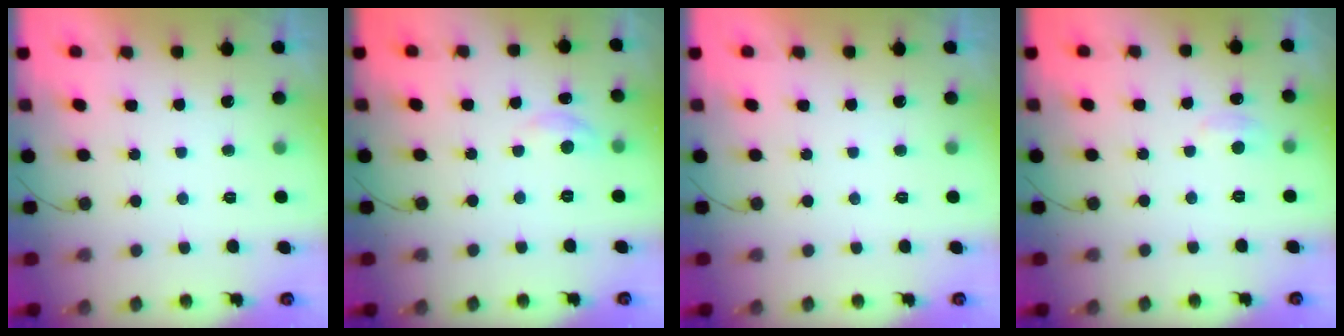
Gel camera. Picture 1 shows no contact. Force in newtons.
{"total": 3.9, "press": 3.8, "slide": 0.5}
{"total": 0.0}
{"total": 3.0, "press": 3.0, "slide": 0.4}